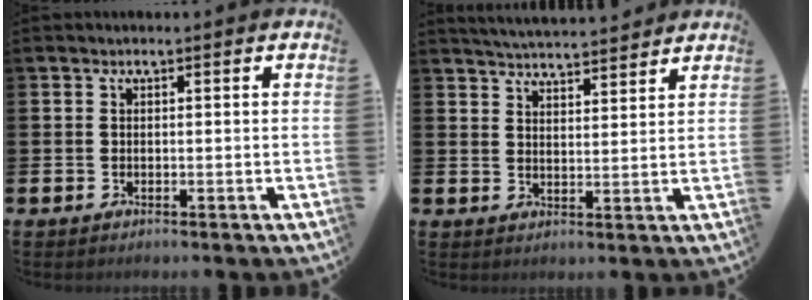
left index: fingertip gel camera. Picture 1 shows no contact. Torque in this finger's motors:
{"motor_torque": [0.95, -1.18, 0.55, 0.07]}